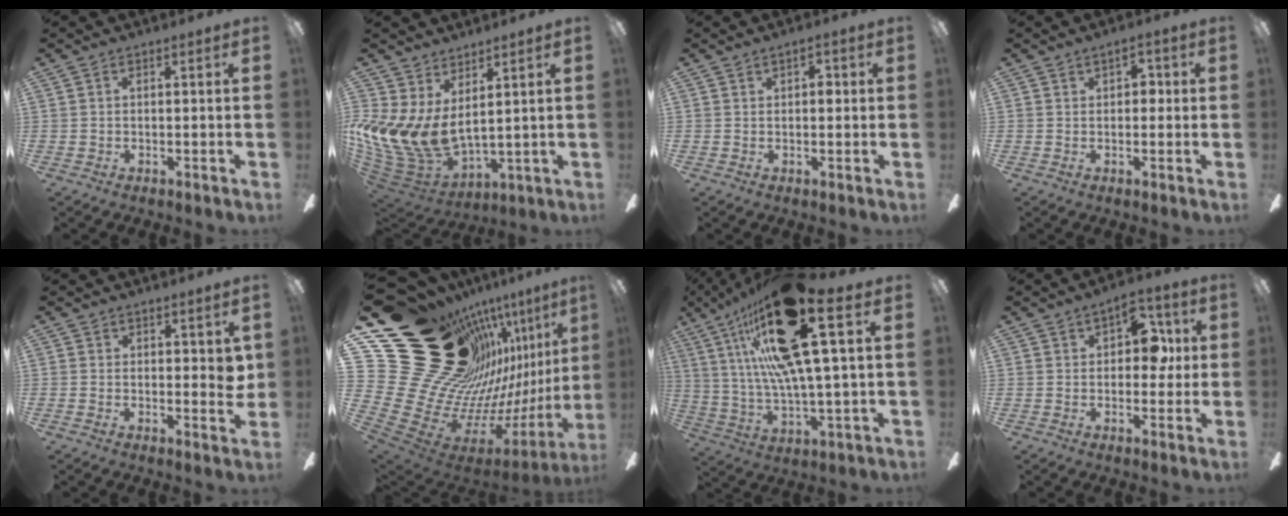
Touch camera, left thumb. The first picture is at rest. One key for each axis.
{"total": 13.3, "fx": 2.4, "fy": 8.1, "fz": 10.2, "tx": -0.246, "ty": -0.038, "tz": 0.049}
{"total": 2.4, "fx": 0.7, "fy": 1.1, "fz": 2.0, "tx": -0.024, "ty": 0.001, "tz": 0.007}
{"total": 2.9, "fx": 0.8, "fy": 1.7, "fz": 2.2, "tx": -0.020, "ty": -0.001, "tz": 0.008}
{"total": 4.0, "fx": 1.3, "fy": 1.8, "fz": 3.4, "tx": -0.034, "ty": -0.007, "tz": 0.021}
{"total": 34.5, "fx": 18.3, "fy": 21.2, "fz": 20.1, "tx": -0.284, "ty": -0.208, "tz": 0.438}
{"total": 27.1, "fx": 12.4, "fy": 6.2, "fz": 23.3, "tx": -0.434, "ty": -0.048, "tz": 0.192}
{"total": 9.6, "fx": 2.7, "fy": 5.8, "fz": 7.2, "tx": -0.081, "ty": -0.003, "tz": 0.043}